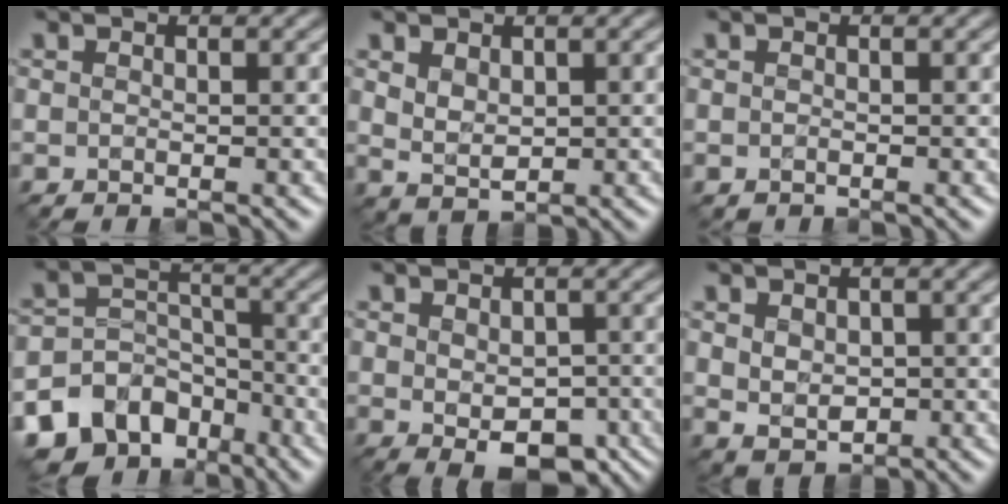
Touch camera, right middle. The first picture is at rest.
{"total": 2.0, "force": [1.1, 1.3, 1.1], "torque": [-0.023, -0.003, 0.026]}
{"total": 0.0}
{"total": 10.5, "force": [-7.4, 7.2, 2.1], "torque": [-0.028, -0.006, -0.124]}
{"total": 5.9, "force": [-2.2, 3.3, 4.4], "torque": [-0.063, -0.019, -0.027]}
{"total": 2.1, "force": [0.4, 1.6, 1.3], "torque": [-0.025, -0.002, 0.012]}